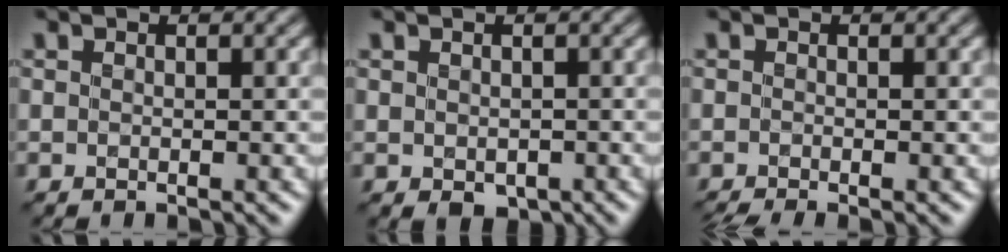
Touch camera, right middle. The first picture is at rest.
{"total": 1.2, "force": [-0.2, 1.0, 0.7], "torque": [-0.011, -0.009, 0.000]}
{"total": 1.4, "force": [-1.1, 0.1, 0.8], "torque": [-0.012, -0.012, -0.025]}